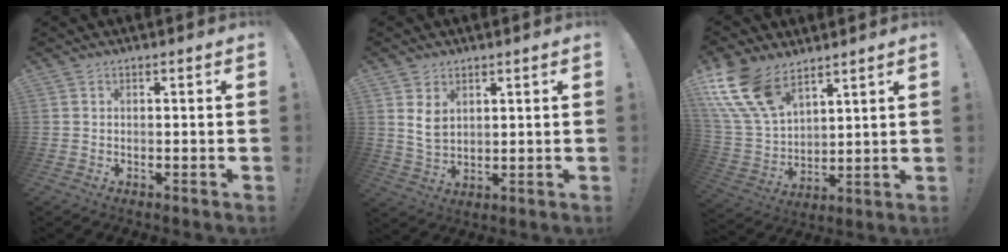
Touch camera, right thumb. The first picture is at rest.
{"total": 6.2, "force": [2.5, 4.3, 3.6], "torque": [-0.060, -0.009, 0.048]}
{"total": 16.9, "force": [10.9, 9.2, 9.2], "torque": [-0.207, -0.065, 0.205]}